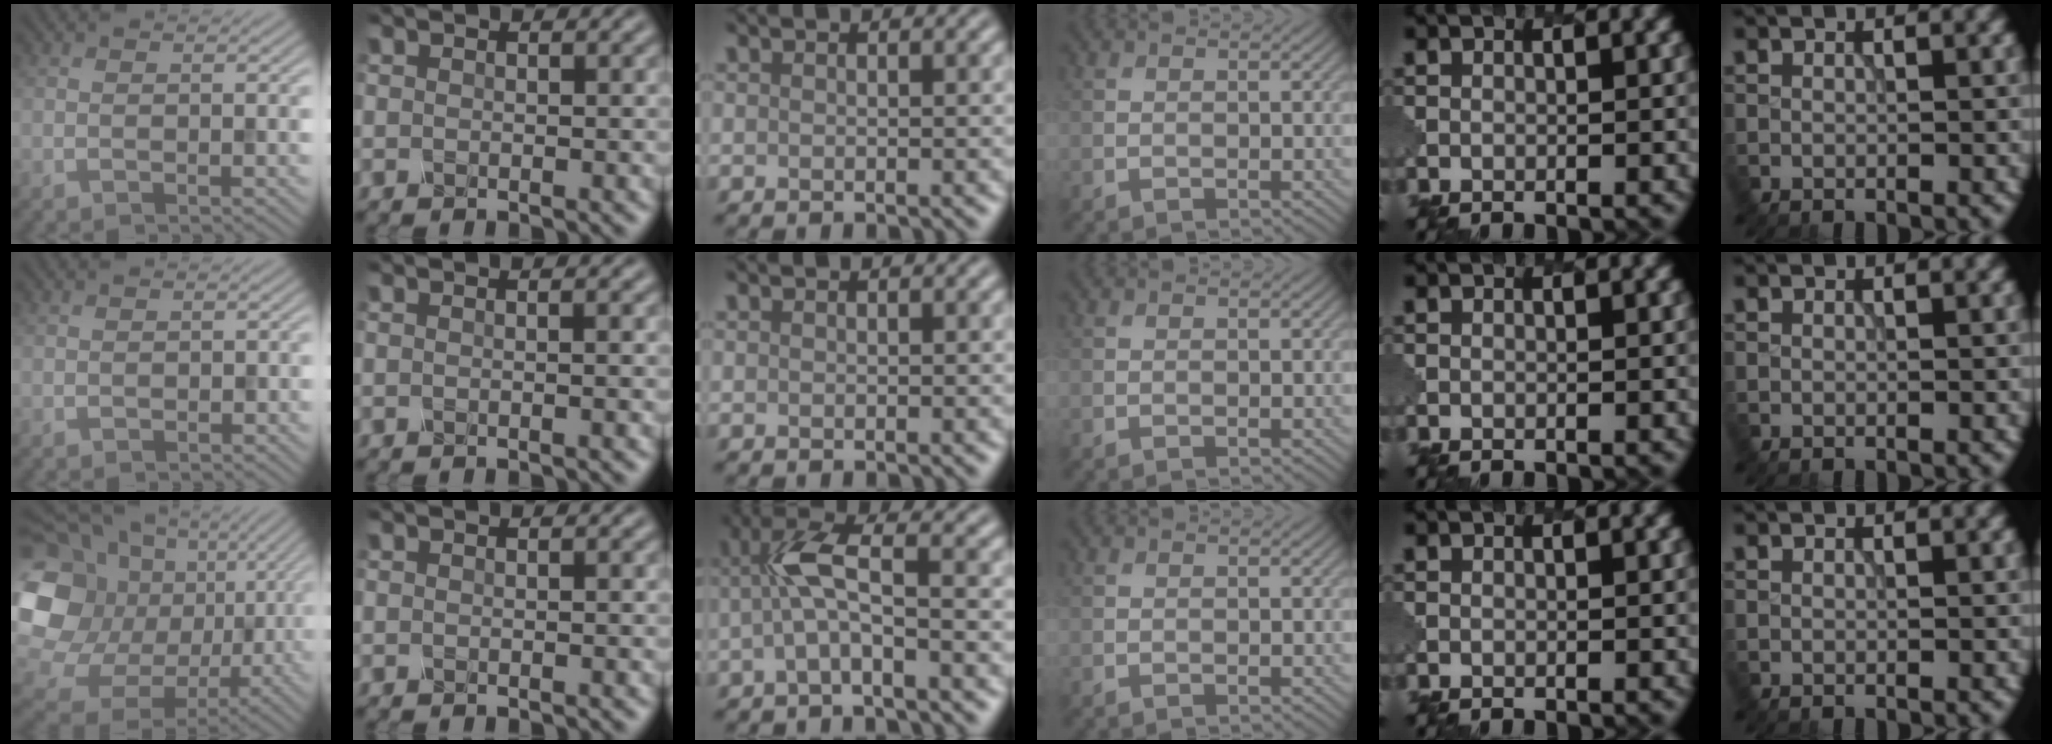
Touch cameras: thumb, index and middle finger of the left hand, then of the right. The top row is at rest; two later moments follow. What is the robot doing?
{"motion": "dispense", "object": "spray bottle"}